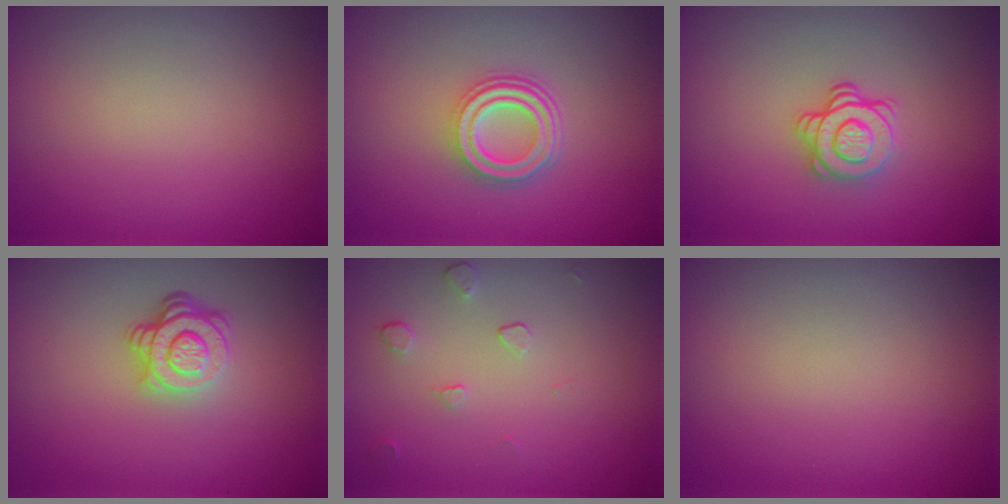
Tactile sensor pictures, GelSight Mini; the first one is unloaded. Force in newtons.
{"total": 4.0, "press": 3.1, "slide": 2.5}
{"total": 3.0, "press": 2.6, "slide": 1.4}
{"total": 4.0, "press": 2.8, "slide": 2.9}
{"total": 1.1, "press": 0.7, "slide": 0.9}
{"total": 0.0}